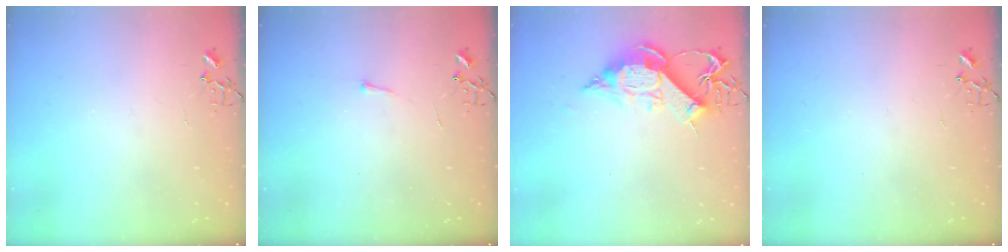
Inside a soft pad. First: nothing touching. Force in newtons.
{"total": 2.9, "press": 2.9, "slide": 0.4}
{"total": 12.1, "press": 12.1, "slide": 0.6}
{"total": 0.0}